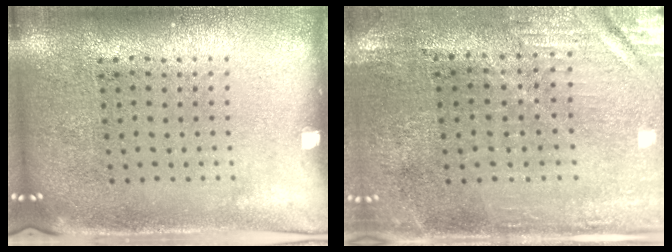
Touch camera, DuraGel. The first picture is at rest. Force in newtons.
{"total": 0.7, "press": 0.6, "slide": 0.2}